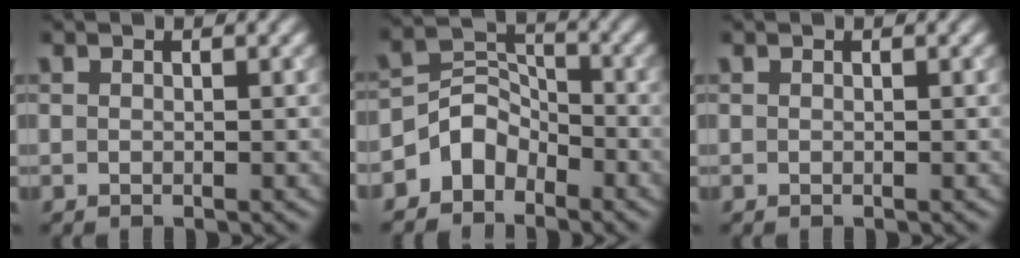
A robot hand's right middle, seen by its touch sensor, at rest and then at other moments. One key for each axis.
{"total": 3.6, "fx": -2.5, "fy": 2.4, "fz": 0.9, "tx": -0.007, "ty": 0.010, "tz": -0.054}
{"total": 0.0}